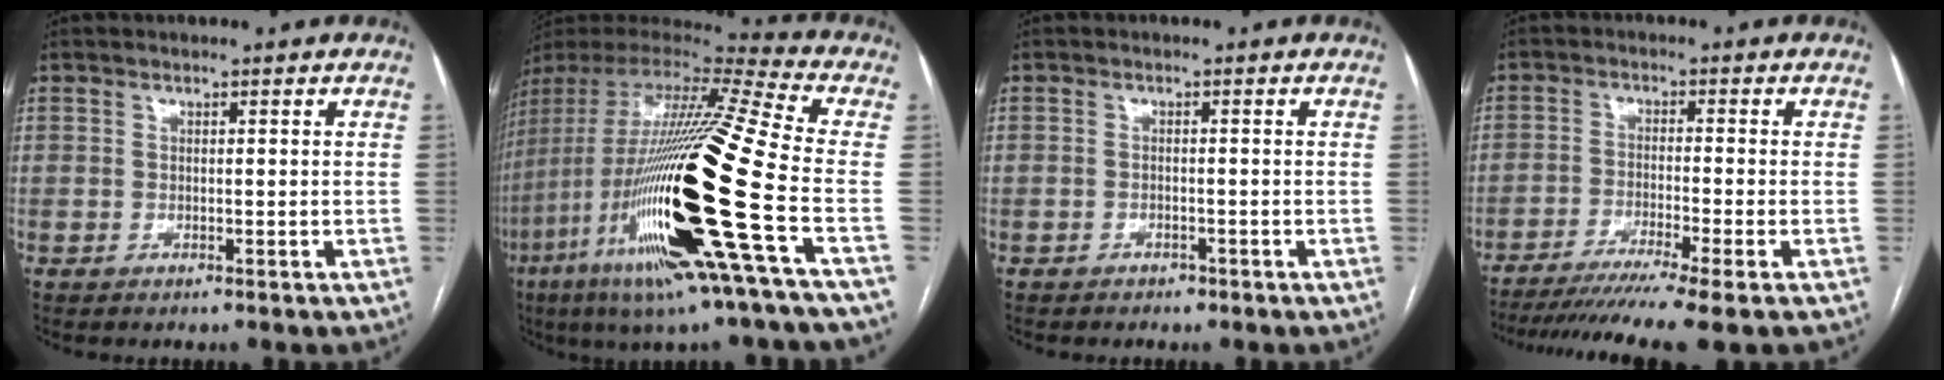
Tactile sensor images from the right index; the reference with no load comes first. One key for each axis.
{"total": 31.4, "fx": -8.2, "fy": 1.9, "fz": 30.3, "tx": -0.576, "ty": -0.050, "tz": -0.166}
{"total": 1.0, "fx": -0.7, "fy": 0.7, "fz": 0.2, "tx": -0.007, "ty": 0.002, "tz": -0.011}
{"total": 11.9, "fx": -9.5, "fy": -1.3, "fz": 7.1, "tx": -0.100, "ty": -0.031, "tz": -0.146}